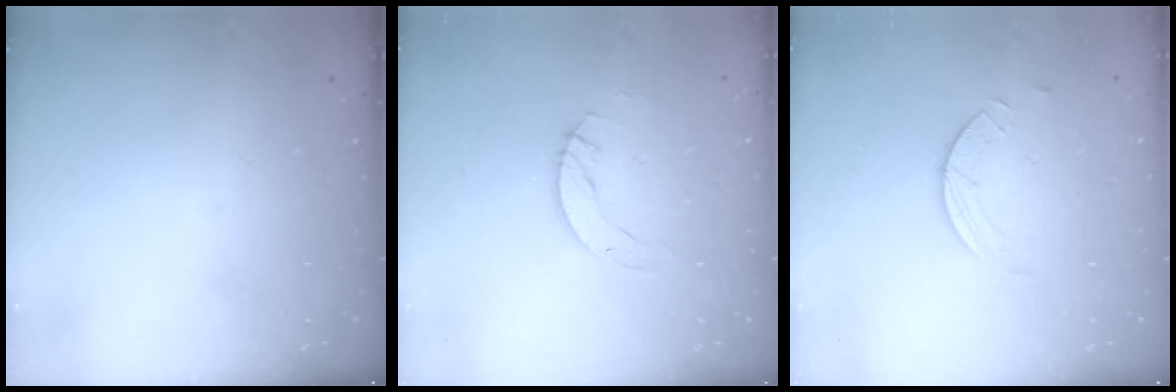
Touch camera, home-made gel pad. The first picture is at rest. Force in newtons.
{"total": 4.1, "press": 4.1, "slide": 0.4}
{"total": 2.5, "press": 2.4, "slide": 0.2}